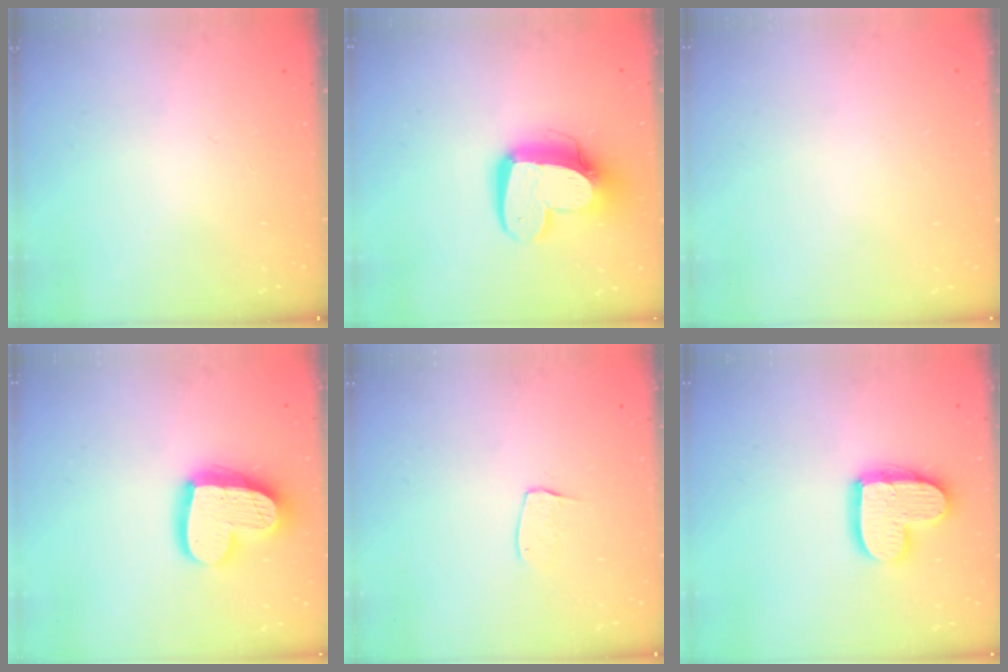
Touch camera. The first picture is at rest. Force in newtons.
{"total": 14.6, "press": 14.6, "slide": 1.4}
{"total": 0.0}
{"total": 20.0, "press": 20.0, "slide": 1.7}
{"total": 5.6, "press": 5.6, "slide": 0.3}
{"total": 14.5, "press": 14.4, "slide": 1.3}